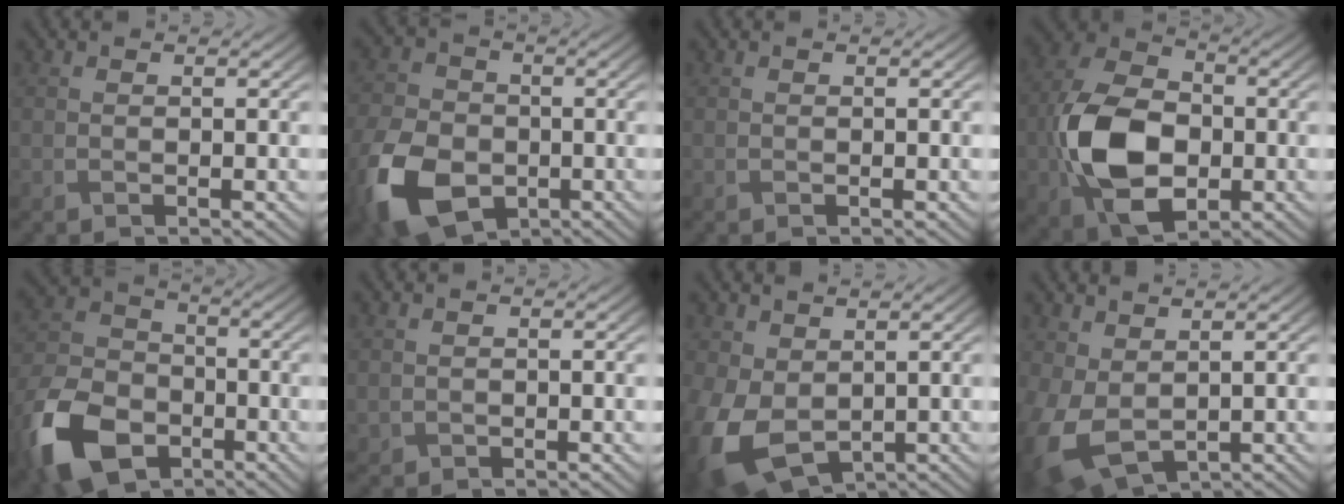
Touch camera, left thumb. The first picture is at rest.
{"total": 12.9, "force": [-5.0, 9.0, 7.8], "torque": [-0.214, -0.042, -0.096]}
{"total": 0.0}
{"total": 13.3, "force": [-2.8, 8.7, 9.6], "torque": [-0.225, -0.012, -0.062]}
{"total": 14.1, "force": [-7.1, 9.2, 7.9], "torque": [-0.213, -0.047, -0.142]}
{"total": 0.5, "force": [0.0, 0.5, 0.1], "torque": [-0.005, -0.006, 0.003]}
{"total": 9.4, "force": [-0.5, 6.6, 6.7], "torque": [-0.192, -0.027, -0.002]}
{"total": 7.3, "force": [0.5, 4.9, 5.5], "torque": [-0.170, -0.019, 0.021]}